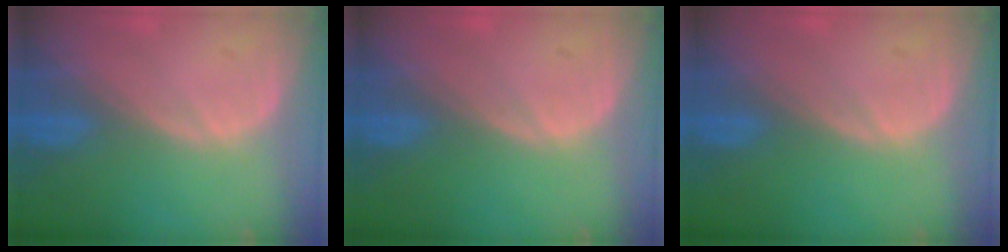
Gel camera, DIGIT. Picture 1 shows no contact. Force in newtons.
{"total": 0.0}
{"total": 0.0}